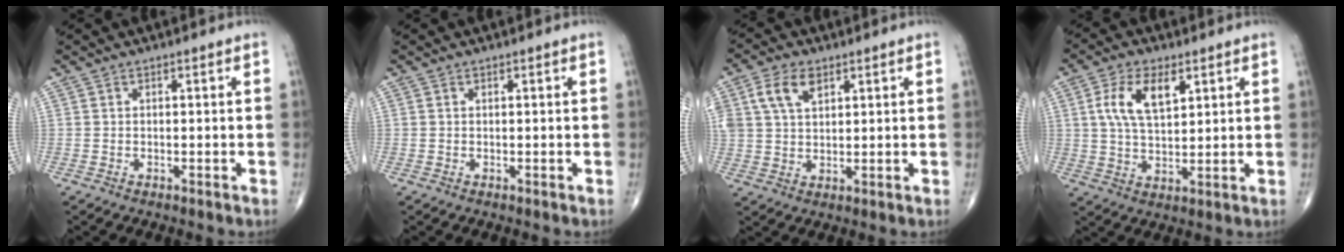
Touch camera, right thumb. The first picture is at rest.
{"total": 0.0}
{"total": 7.1, "force": [3.2, 4.3, 4.7], "torque": [-0.086, -0.003, 0.063]}
{"total": 9.3, "force": [3.4, 4.6, 7.3], "torque": [-0.129, -0.009, 0.065]}